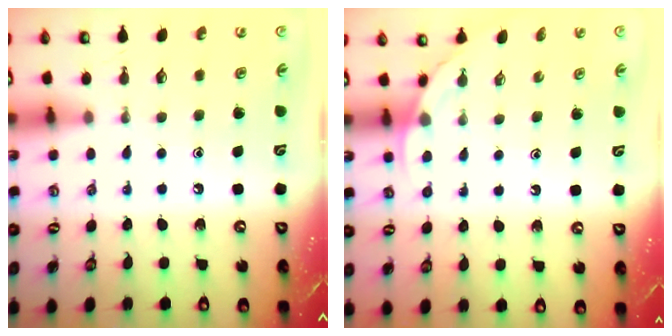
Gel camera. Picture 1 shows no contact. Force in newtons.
{"total": 2.5, "press": 2.5, "slide": 0.2}